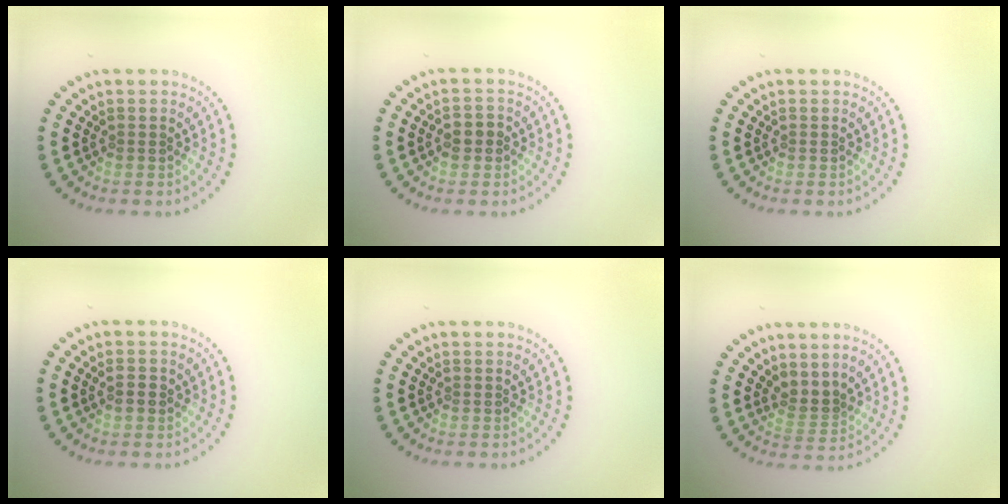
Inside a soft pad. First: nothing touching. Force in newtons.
{"total": 1.7, "press": 1.7, "slide": 0.3}
{"total": 0.0}
{"total": 1.0, "press": 0.9, "slide": 0.3}
{"total": 0.0}
{"total": 1.8, "press": 1.2, "slide": 1.4}